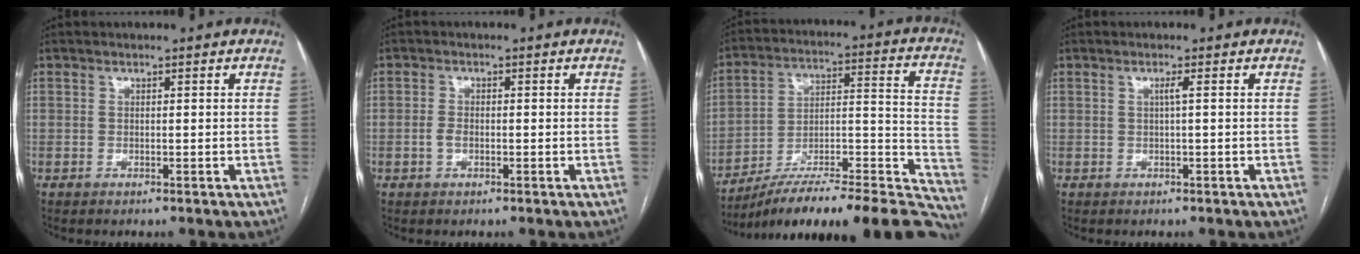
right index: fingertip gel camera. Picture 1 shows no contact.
{"total": 1.8, "force": [-0.6, 1.0, 1.4], "torque": [-0.031, 0.002, -0.011]}
{"total": 31.8, "force": [-28.0, 3.4, 14.7], "torque": [-0.137, 0.001, -0.404]}
{"total": 0.9, "force": [0.1, -0.2, 0.9], "torque": [-0.015, 0.003, 0.001]}